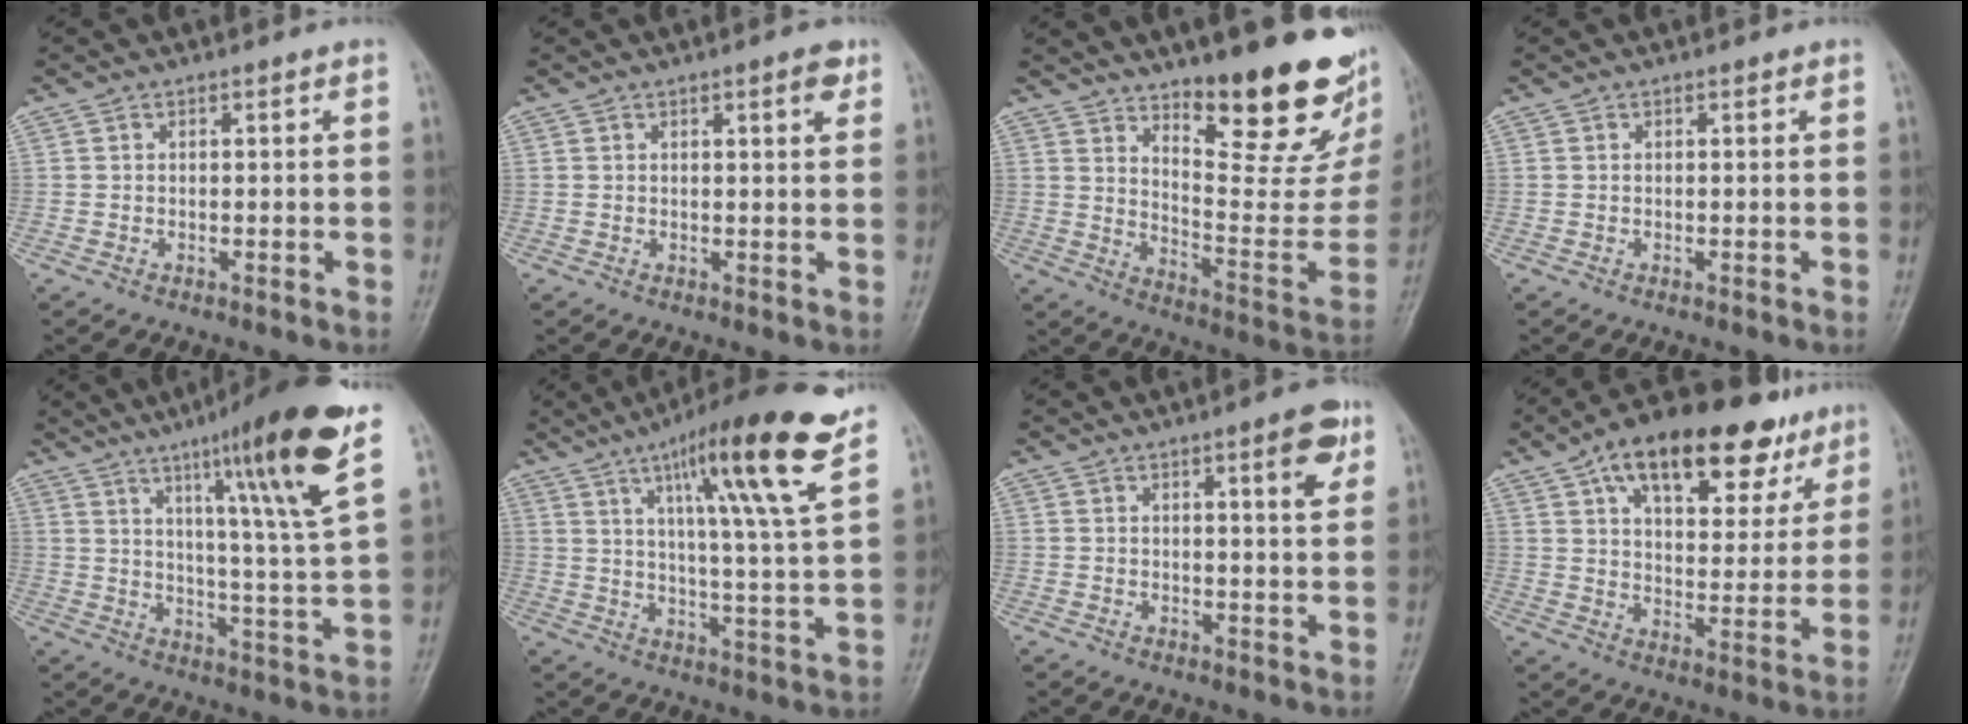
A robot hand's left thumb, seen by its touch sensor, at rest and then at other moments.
{"total": 2.8, "force": [1.6, 0.8, 2.2], "torque": [-0.025, -0.005, 0.018]}
{"total": 24.6, "force": [15.5, 7.5, 17.5], "torque": [-0.200, -0.098, 0.234]}
{"total": 0.0}
{"total": 19.4, "force": [10.4, 0.8, 16.4], "torque": [-0.230, -0.048, 0.152]}
{"total": 18.1, "force": [10.5, 0.9, 14.7], "torque": [-0.216, -0.048, 0.157]}
{"total": 6.0, "force": [3.0, 1.3, 5.0], "torque": [-0.058, -0.013, 0.037]}
{"total": 22.9, "force": [13.2, 10.8, 15.2], "torque": [-0.189, -0.014, 0.202]}